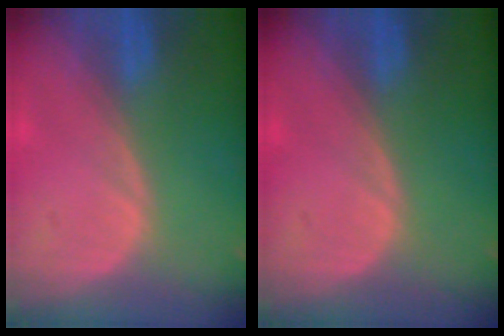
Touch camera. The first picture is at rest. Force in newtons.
{"total": 0.0}